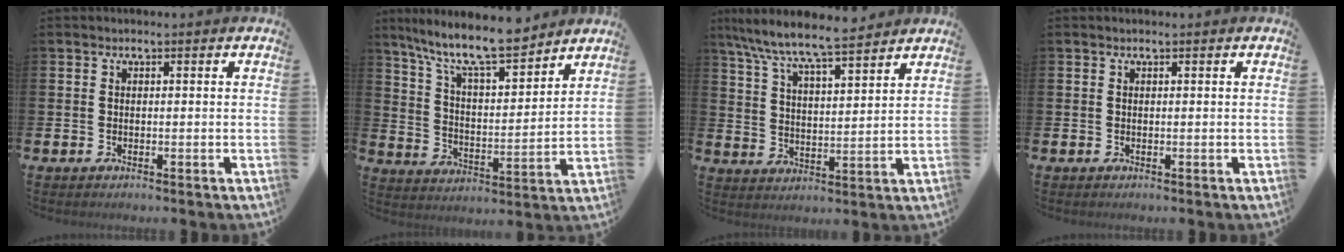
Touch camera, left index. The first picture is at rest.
{"total": 11.0, "force": [9.7, 1.9, 4.7], "torque": [-0.115, -0.060, 0.168]}
{"total": 8.2, "force": [7.6, 0.7, 2.9], "torque": [-0.090, -0.046, 0.134]}
{"total": 0.0}